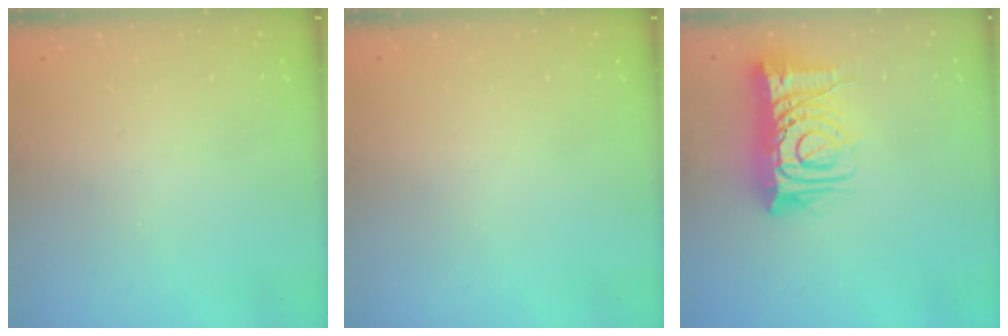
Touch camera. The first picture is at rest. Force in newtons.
{"total": 0.0}
{"total": 13.2, "press": 13.1, "slide": 1.8}